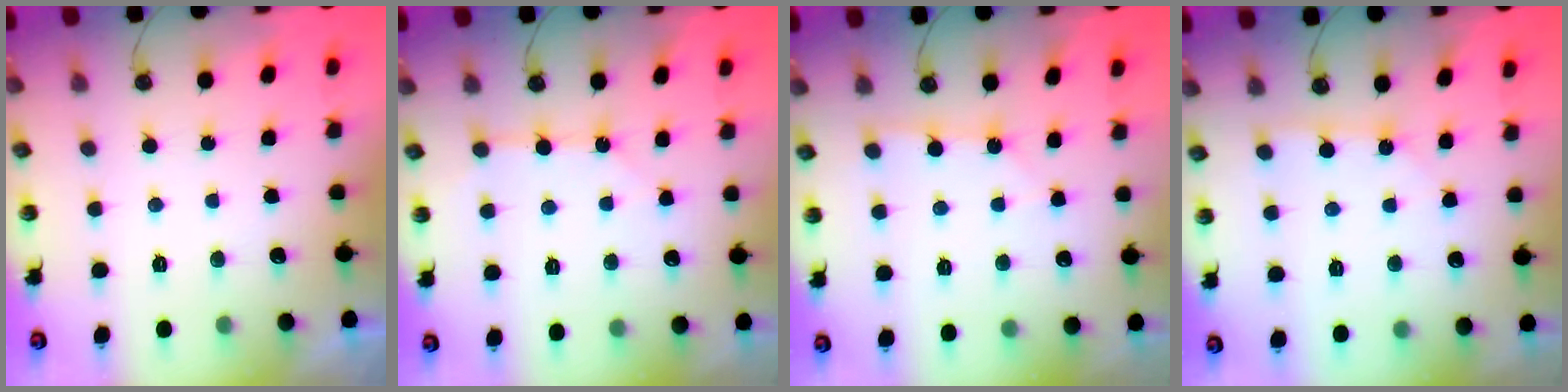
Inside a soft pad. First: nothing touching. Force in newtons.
{"total": 3.3, "press": 3.3, "slide": 0.4}
{"total": 1.2, "press": 1.2, "slide": 0.1}
{"total": 1.8, "press": 1.8, "slide": 0.2}